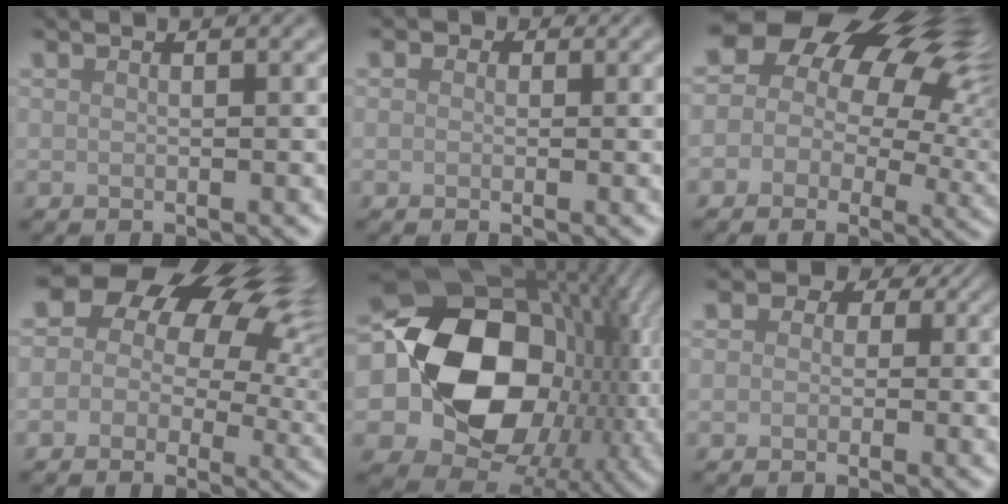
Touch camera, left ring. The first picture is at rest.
{"total": 1.4, "force": [0.5, 1.3, 0.5], "torque": [0.002, 0.001, -0.009]}
{"total": 17.5, "force": [7.1, 12.1, 10.5], "torque": [-0.162, 0.051, 0.100]}
{"total": 15.6, "force": [6.5, 11.3, 8.7], "torque": [-0.136, 0.048, 0.090]}
{"total": 18.2, "force": [-0.2, 14.4, 11.2], "torque": [-0.198, -0.016, 0.011]}
{"total": 4.5, "force": [1.3, 3.7, 2.2], "torque": [0.003, 0.016, -0.024]}